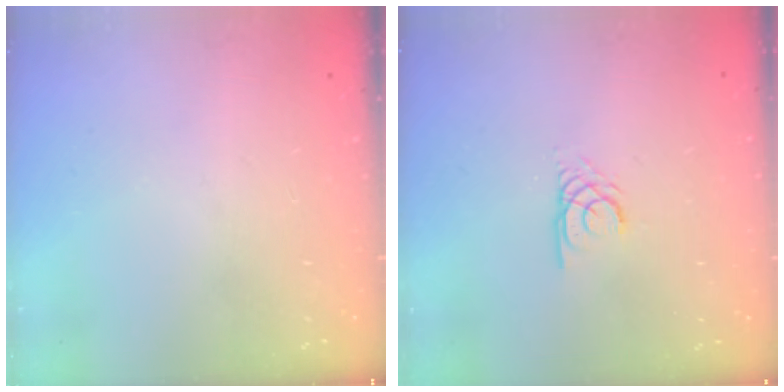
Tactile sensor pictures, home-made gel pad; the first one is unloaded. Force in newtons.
{"total": 2.2, "press": 2.2, "slide": 0.3}